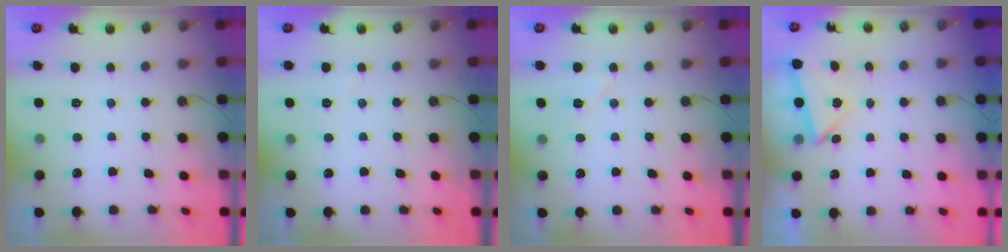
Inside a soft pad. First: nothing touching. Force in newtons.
{"total": 3.4, "press": 3.3, "slide": 0.9}
{"total": 6.7, "press": 6.4, "slide": 1.8}
{"total": 2.9, "press": 2.7, "slide": 1.2}